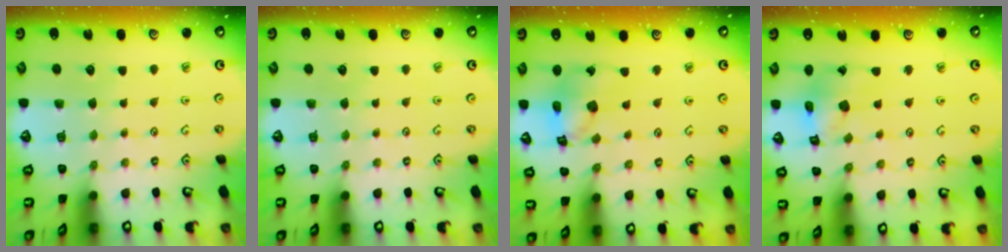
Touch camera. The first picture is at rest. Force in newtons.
{"total": 0.0}
{"total": 13.3, "press": 13.2, "slide": 1.7}
{"total": 9.7, "press": 9.7, "slide": 1.0}